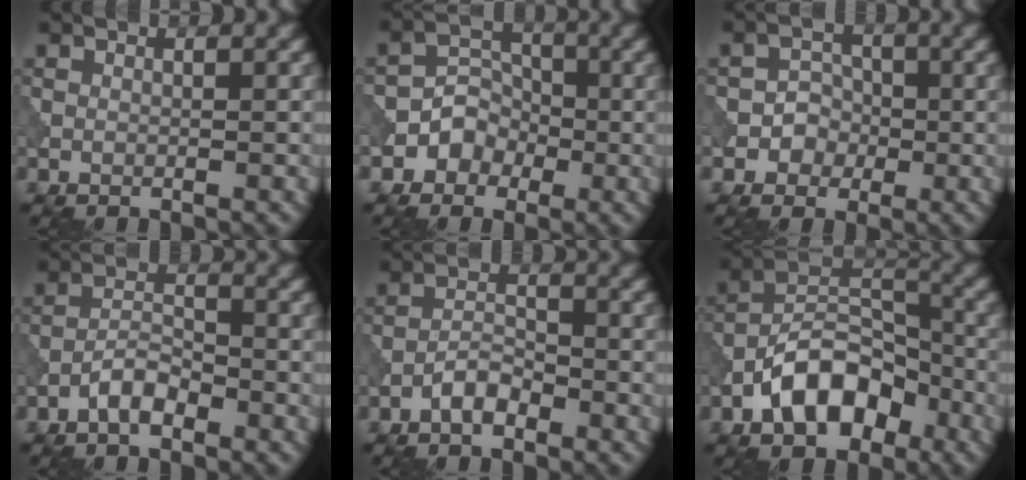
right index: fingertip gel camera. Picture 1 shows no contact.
{"total": 2.7, "force": [-1.2, 2.3, 0.7], "torque": [0.016, 0.012, -0.035]}
{"total": 2.2, "force": [-0.6, 2.0, 0.5], "torque": [0.016, 0.004, -0.019]}
{"total": 2.7, "force": [-1.8, 1.0, 1.8], "torque": [-0.032, 0.009, -0.039]}
{"total": 2.4, "force": [-1.6, 1.0, 1.5], "torque": [-0.025, 0.009, -0.034]}
{"total": 8.0, "force": [-4.2, 4.5, 5.2], "torque": [-0.079, 0.014, -0.084]}